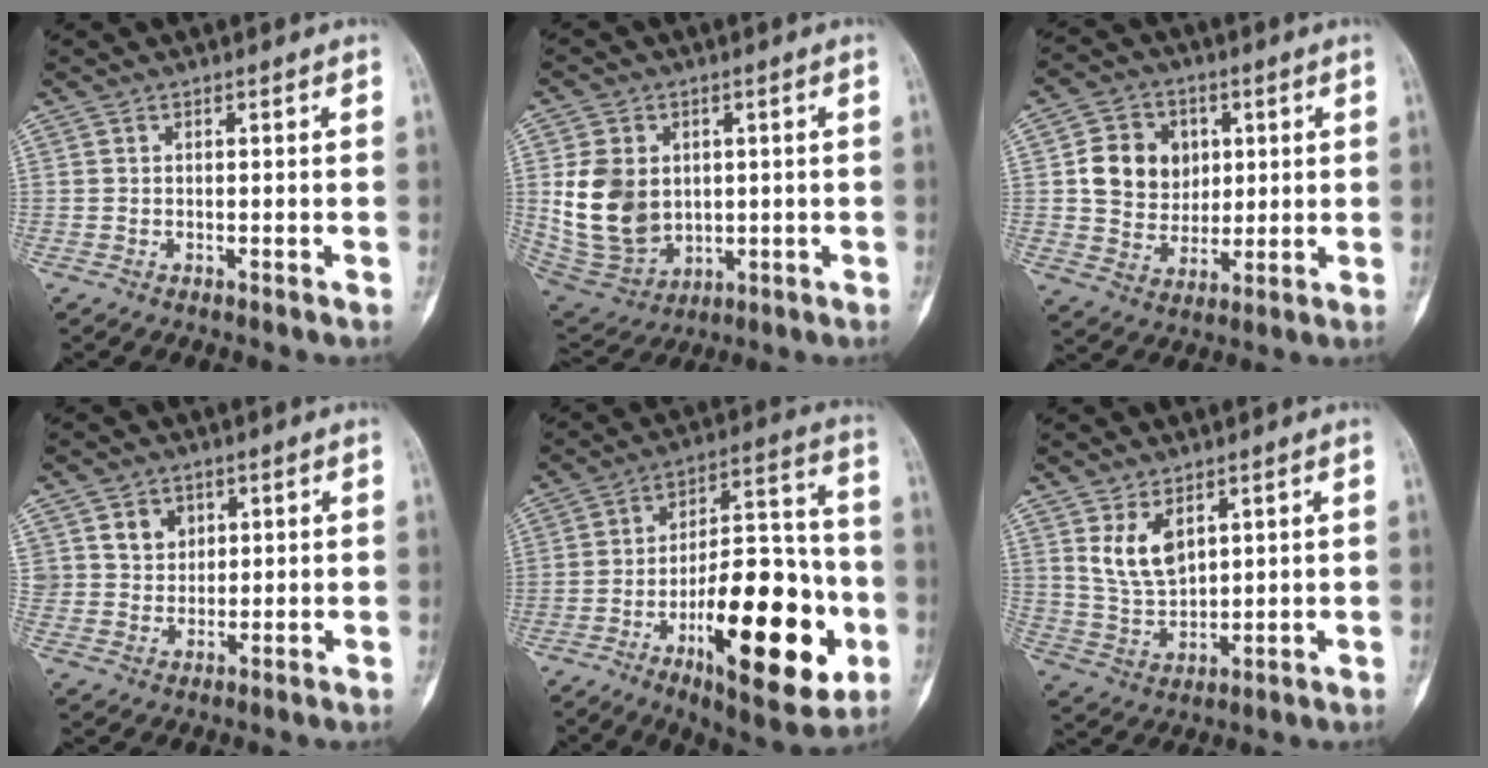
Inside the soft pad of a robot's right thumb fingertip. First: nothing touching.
{"total": 13.6, "force": [1.5, 10.6, 8.4], "torque": [-0.137, -0.012, 0.054]}
{"total": 11.7, "force": [2.3, 10.0, 5.5], "torque": [-0.054, -0.003, 0.045]}
{"total": 5.5, "force": [2.4, 4.6, 1.8], "torque": [-0.009, -0.014, 0.046]}
{"total": 26.8, "force": [-9.0, 10.5, 22.9], "torque": [-0.325, 0.036, -0.126]}
{"total": 7.9, "force": [3.8, 4.5, 5.2], "torque": [-0.086, -0.025, 0.089]}